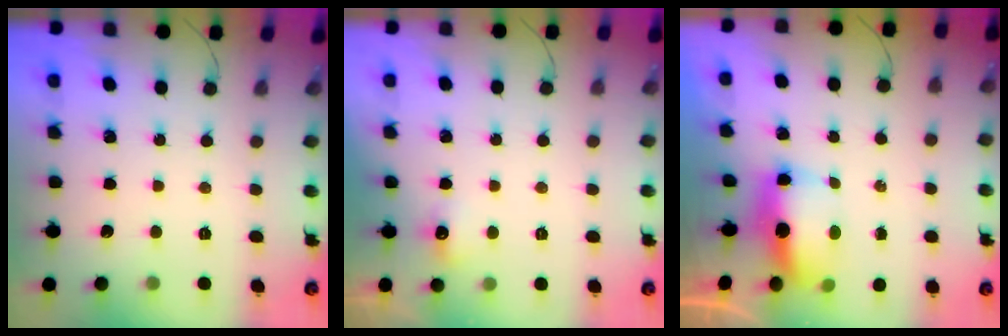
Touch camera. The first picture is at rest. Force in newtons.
{"total": 4.2, "press": 4.1, "slide": 1.0}
{"total": 9.1, "press": 8.0, "slide": 4.3}